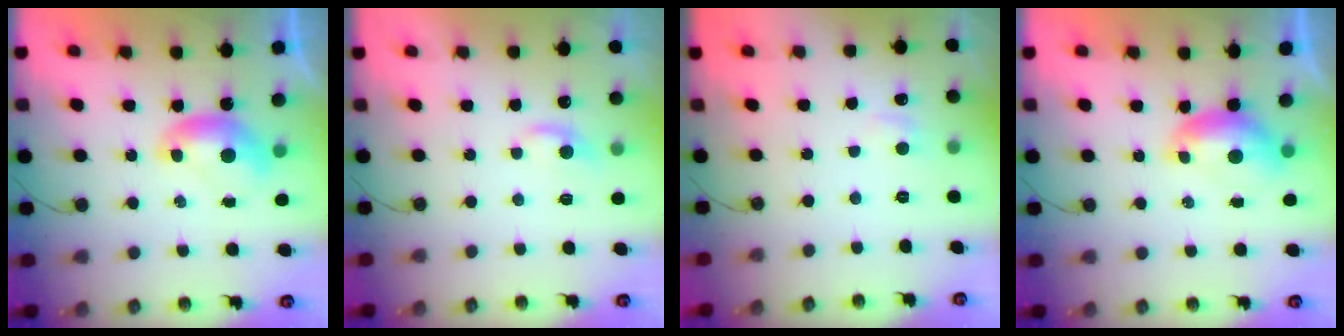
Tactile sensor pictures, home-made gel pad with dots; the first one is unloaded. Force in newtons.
{"total": 0.9, "press": 0.5, "slide": 0.7}
{"total": 0.9, "press": 0.5, "slide": 0.8}
{"total": 0.5, "press": 0.5, "slide": 0.2}